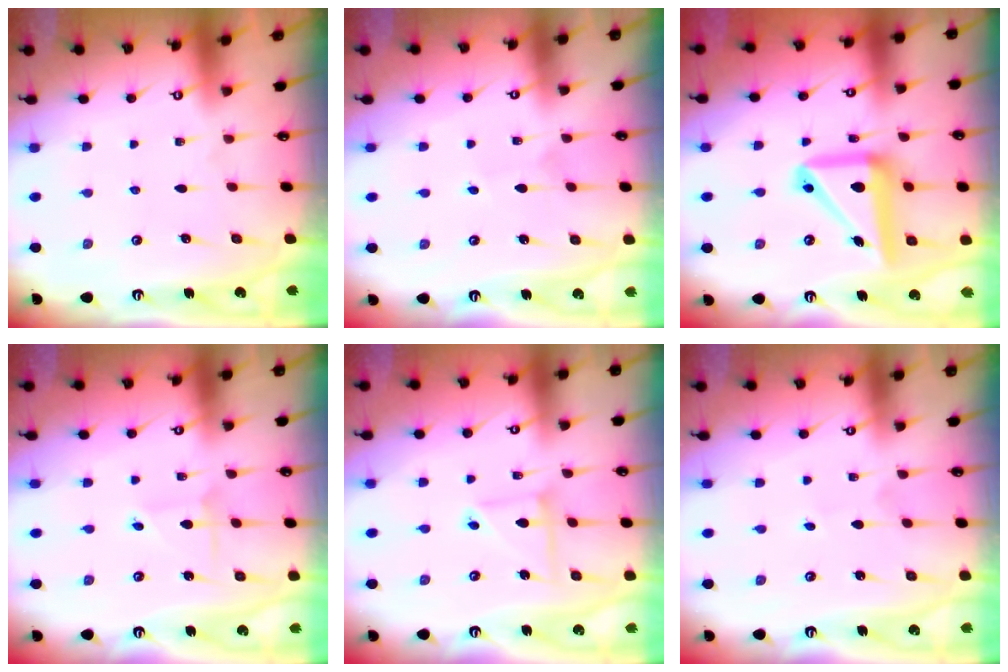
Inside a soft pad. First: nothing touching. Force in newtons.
{"total": 1.8, "press": 1.8, "slide": 0.2}
{"total": 14.8, "press": 14.6, "slide": 2.3}
{"total": 2.2, "press": 2.2, "slide": 0.2}
{"total": 6.1, "press": 6.0, "slide": 0.5}
{"total": 0.6, "press": 0.6, "slide": 0.0}